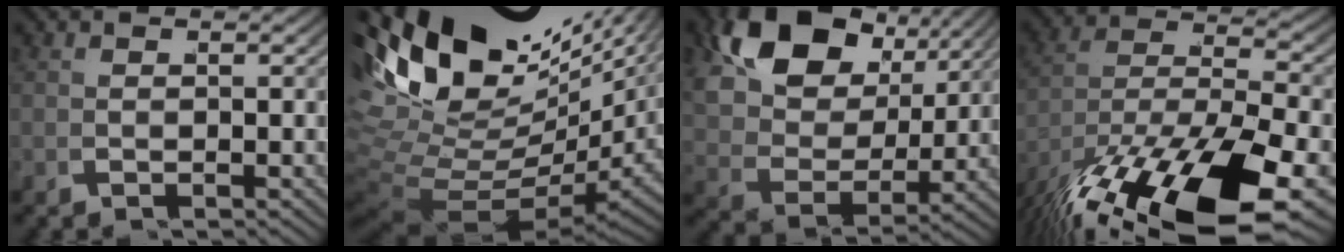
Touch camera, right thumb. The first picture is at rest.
{"total": 16.6, "force": [3.7, 10.4, 12.4], "torque": [-0.236, -0.041, 0.086]}
{"total": 11.5, "force": [5.3, 7.0, 7.4], "torque": [-0.162, -0.008, 0.096]}
{"total": 14.1, "force": [-3.5, 7.9, 11.2], "torque": [-0.243, -0.057, -0.016]}